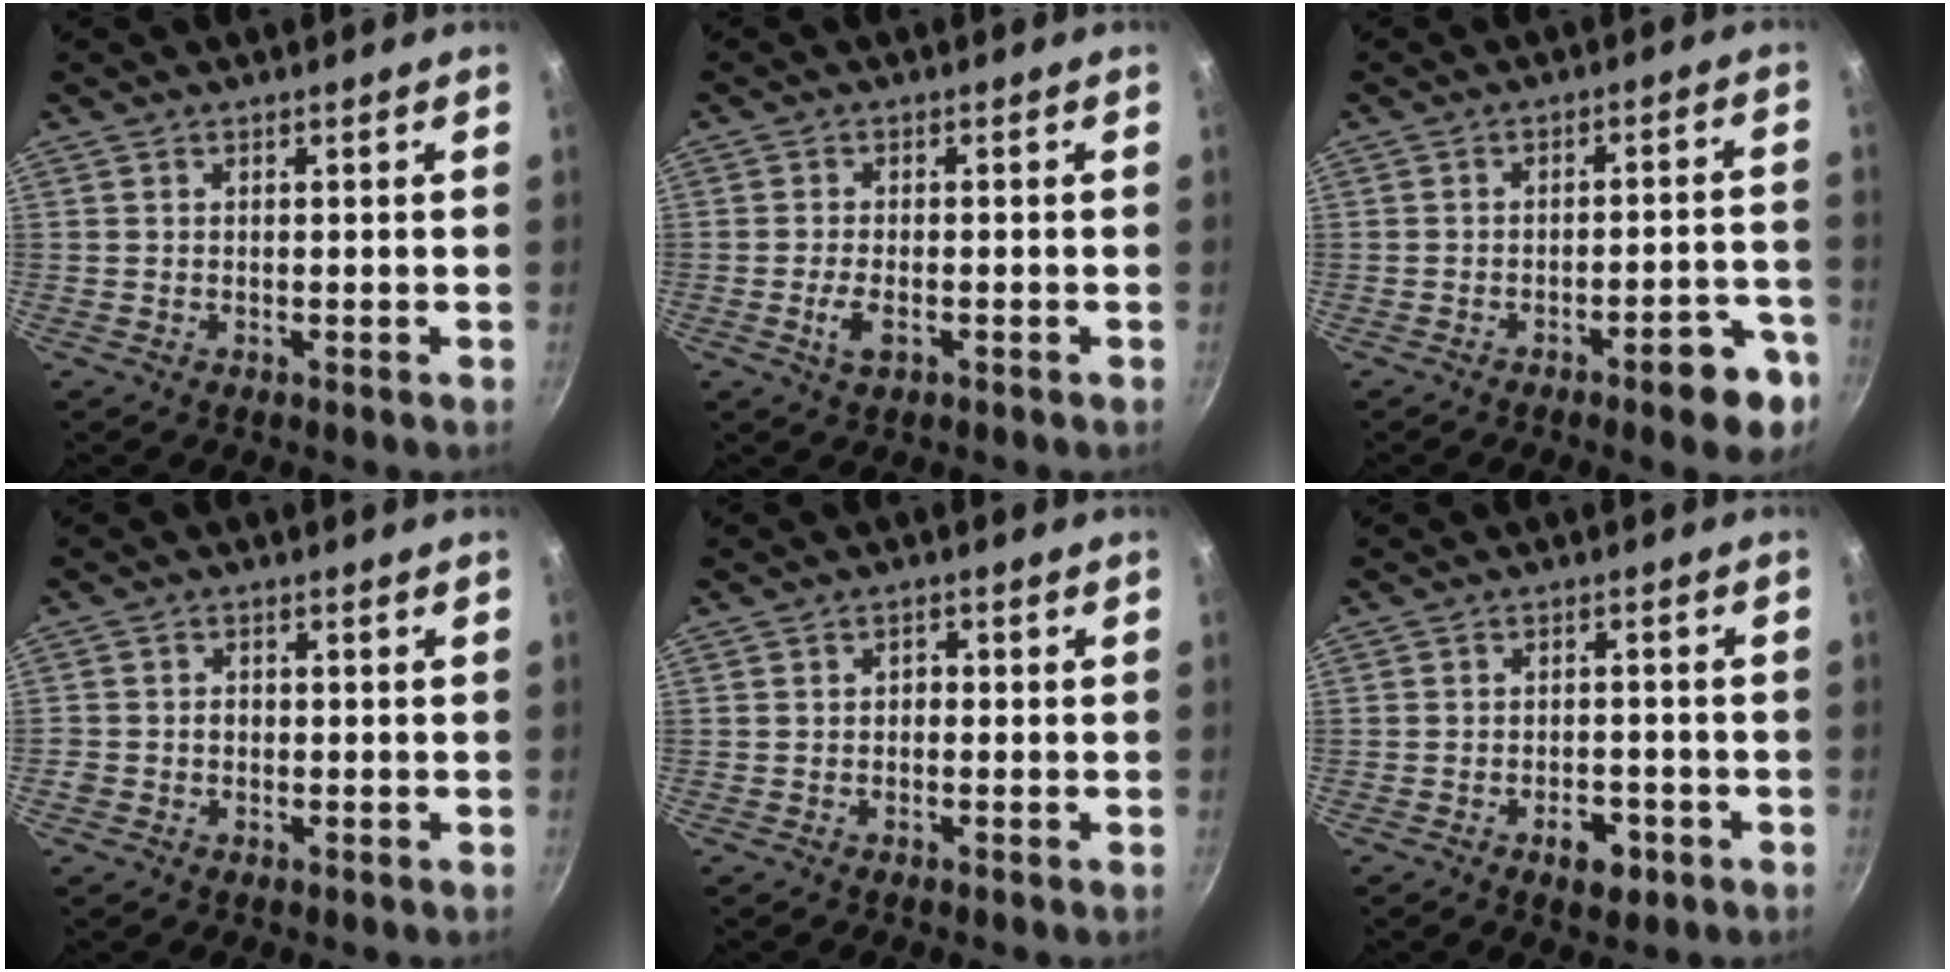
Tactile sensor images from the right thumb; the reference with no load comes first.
{"total": 3.2, "force": [-1.1, 1.6, 2.5], "torque": [-0.050, 0.004, -0.020]}
{"total": 8.2, "force": [-4.8, 2.2, 6.3], "torque": [-0.069, 0.036, -0.060]}
{"total": 2.2, "force": [-0.5, 1.9, 0.9], "torque": [-0.001, 0.010, -0.008]}
{"total": 1.4, "force": [-0.2, 1.1, 0.8], "torque": [0.000, 0.007, -0.009]}
{"total": 4.6, "force": [-2.4, 2.5, 3.0], "torque": [-0.030, 0.013, -0.034]}